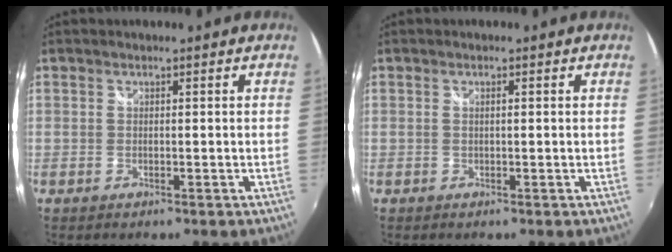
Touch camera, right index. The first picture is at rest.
{"total": 0.8, "force": [0.2, 0.0, 0.7], "torque": [-0.015, 0.002, 0.002]}